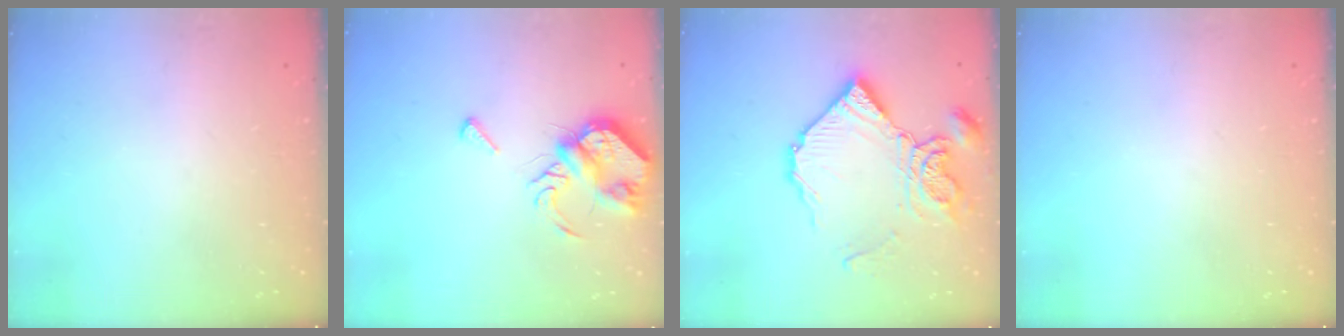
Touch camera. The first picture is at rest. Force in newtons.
{"total": 7.7, "press": 7.6, "slide": 1.0}
{"total": 17.0, "press": 16.9, "slide": 1.9}
{"total": 0.0}